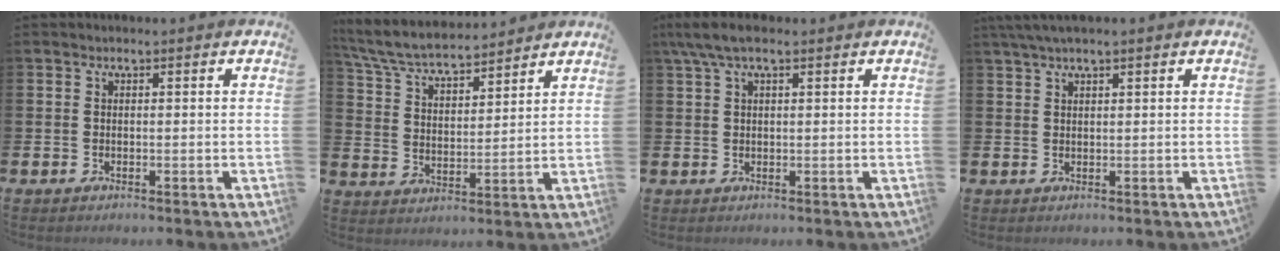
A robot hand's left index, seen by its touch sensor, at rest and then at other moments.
{"total": 6.7, "force": [6.3, 1.1, 1.8], "torque": [-0.065, -0.037, 0.111]}
{"total": 4.0, "force": [2.5, 1.2, 3.0], "torque": [-0.061, 0.003, 0.044]}
{"total": 2.1, "force": [1.6, 0.2, 1.4], "torque": [-0.034, 0.006, 0.030]}